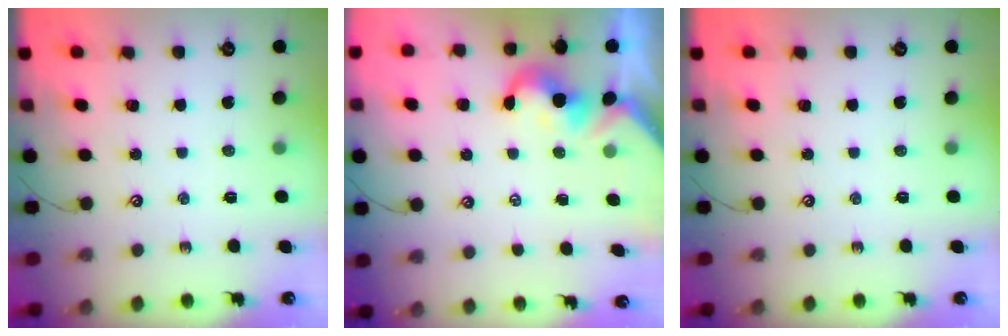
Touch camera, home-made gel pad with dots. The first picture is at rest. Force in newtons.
{"total": 0.0}
{"total": 0.0}